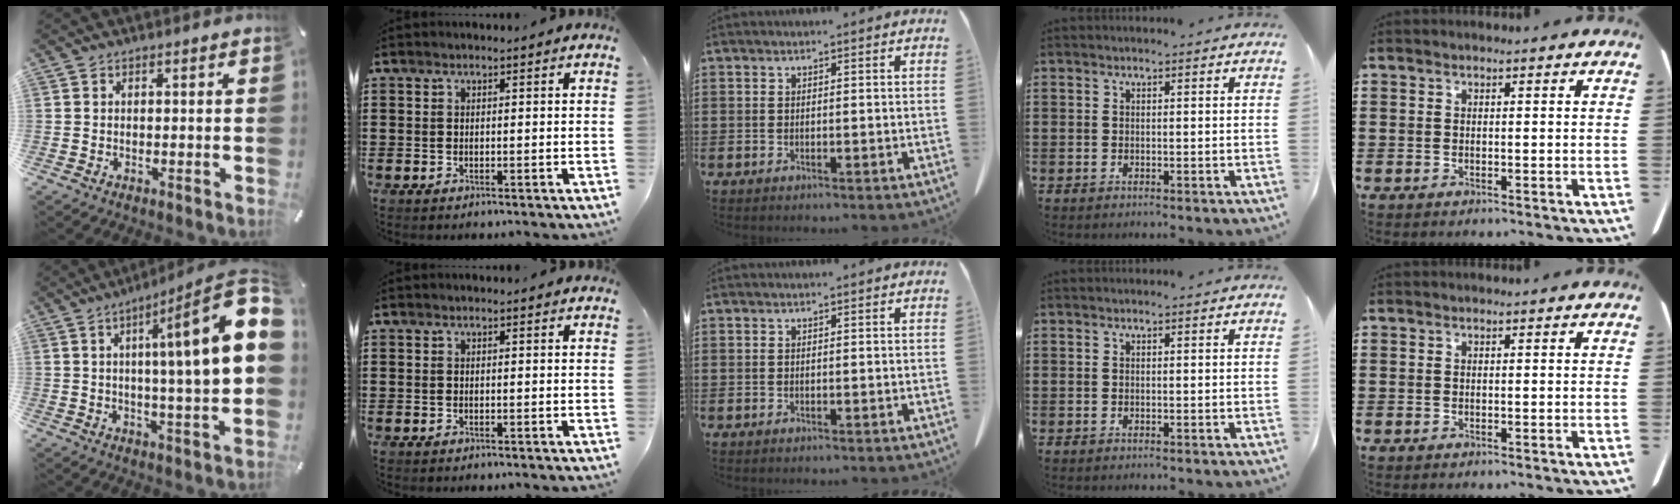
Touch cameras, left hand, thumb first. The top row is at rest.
{"thumb": {"total": 17.9, "force": [4.9, 1.4, 17.2], "torque": [-0.258, -0.036, 0.053]}}